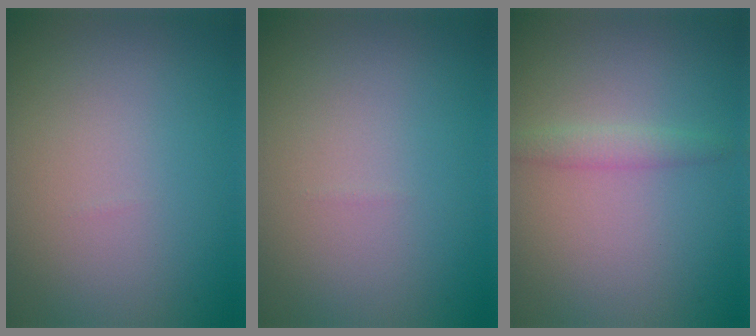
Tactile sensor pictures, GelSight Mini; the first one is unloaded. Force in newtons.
{"total": 0.0}
{"total": 1.4, "press": 1.4, "slide": 0.1}